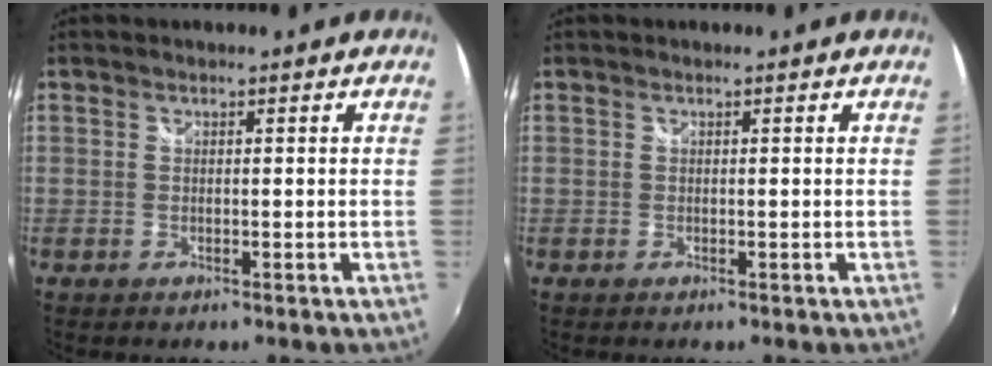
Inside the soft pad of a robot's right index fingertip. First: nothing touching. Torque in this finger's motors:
{"motor_torque": [0.07, 0.12, 0.00, 0.00]}